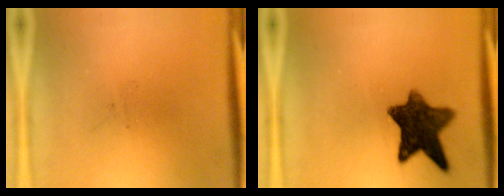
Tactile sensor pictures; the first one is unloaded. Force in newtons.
{"total": 9.8}